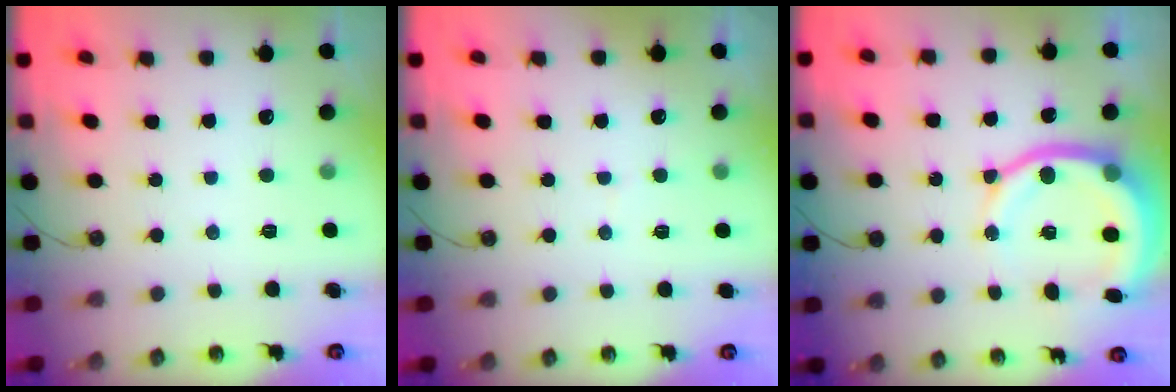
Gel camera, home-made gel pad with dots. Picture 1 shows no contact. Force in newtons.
{"total": 2.7, "press": 2.6, "slide": 0.2}
{"total": 13.2, "press": 13.0, "slide": 2.3}